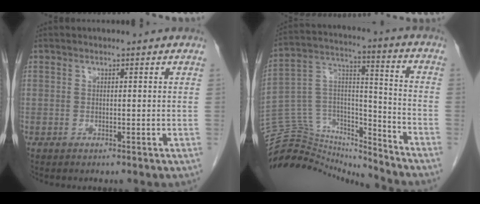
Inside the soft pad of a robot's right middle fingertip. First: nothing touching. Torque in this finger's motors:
{"motor_torque": [-0.51, -0.50, -0.39, -0.16]}